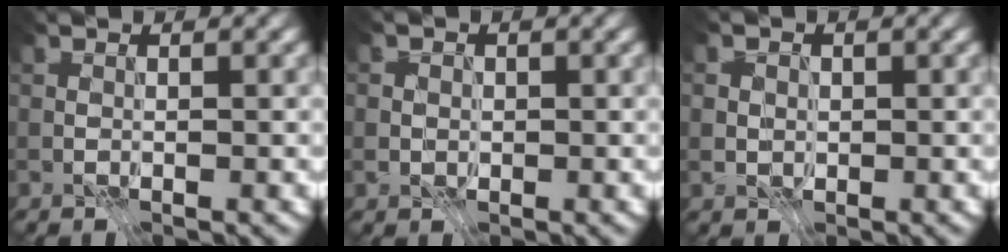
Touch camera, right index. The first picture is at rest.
{"total": 1.5, "force": [0.1, 1.4, 0.4], "torque": [0.004, 0.000, -0.005]}
{"total": 2.3, "force": [0.5, 2.0, 1.0], "torque": [-0.006, 0.010, -0.002]}